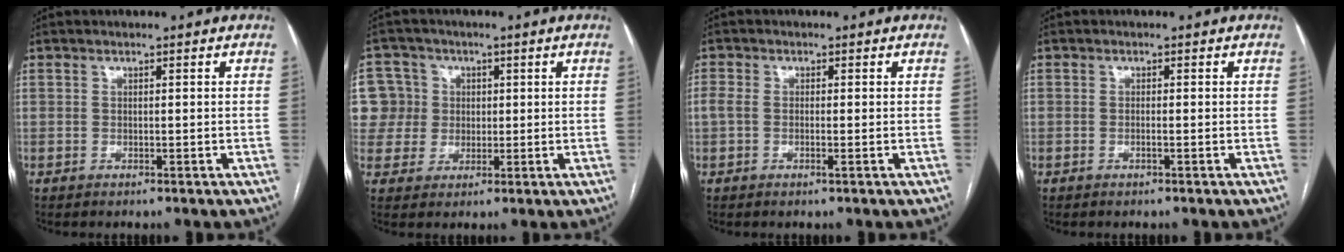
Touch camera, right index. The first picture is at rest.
{"total": 9.7, "force": [1.8, 9.5, 1.0], "torque": [-0.039, 0.042, 0.048]}
{"total": 2.5, "force": [-0.5, 1.0, 2.2], "torque": [-0.054, 0.007, -0.006]}
{"total": 0.5, "force": [-0.2, 0.0, 0.5], "torque": [-0.011, 0.002, -0.001]}